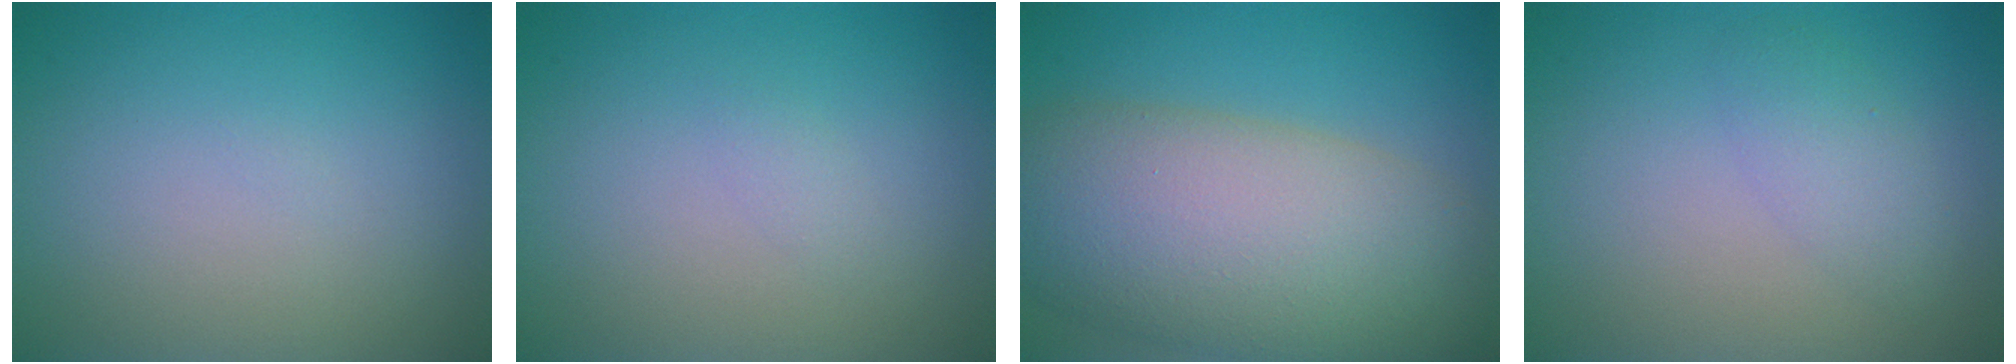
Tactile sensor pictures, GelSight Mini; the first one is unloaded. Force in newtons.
{"total": 0.7, "press": 0.7, "slide": 0.1}
{"total": 12.0, "press": 12.0, "slide": 0.6}
{"total": 2.1, "press": 2.1, "slide": 0.1}